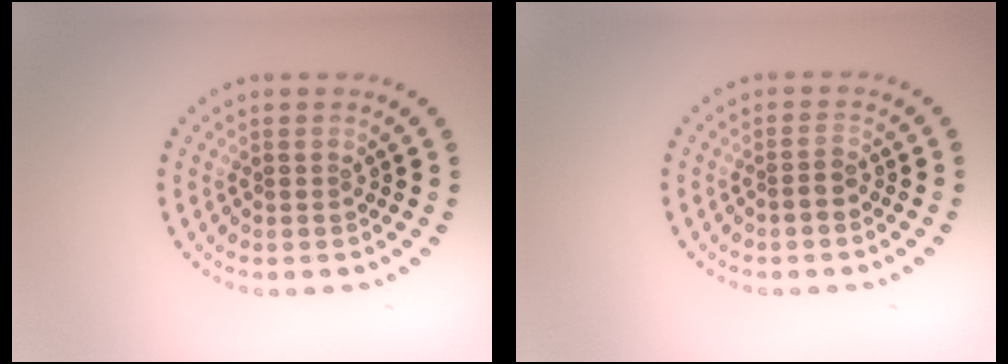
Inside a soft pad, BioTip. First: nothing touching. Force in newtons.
{"total": 1.0, "press": 0.8, "slide": 0.6}